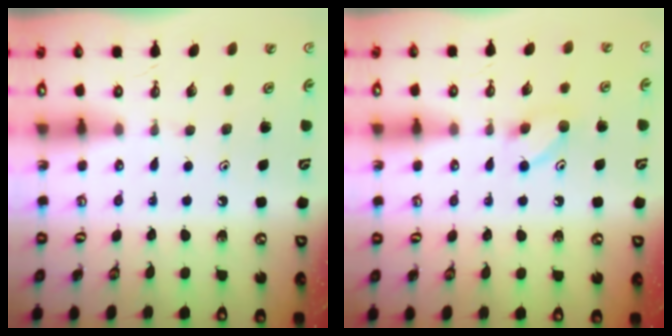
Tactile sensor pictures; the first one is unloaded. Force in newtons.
{"total": 6.1, "press": 6.0, "slide": 0.9}